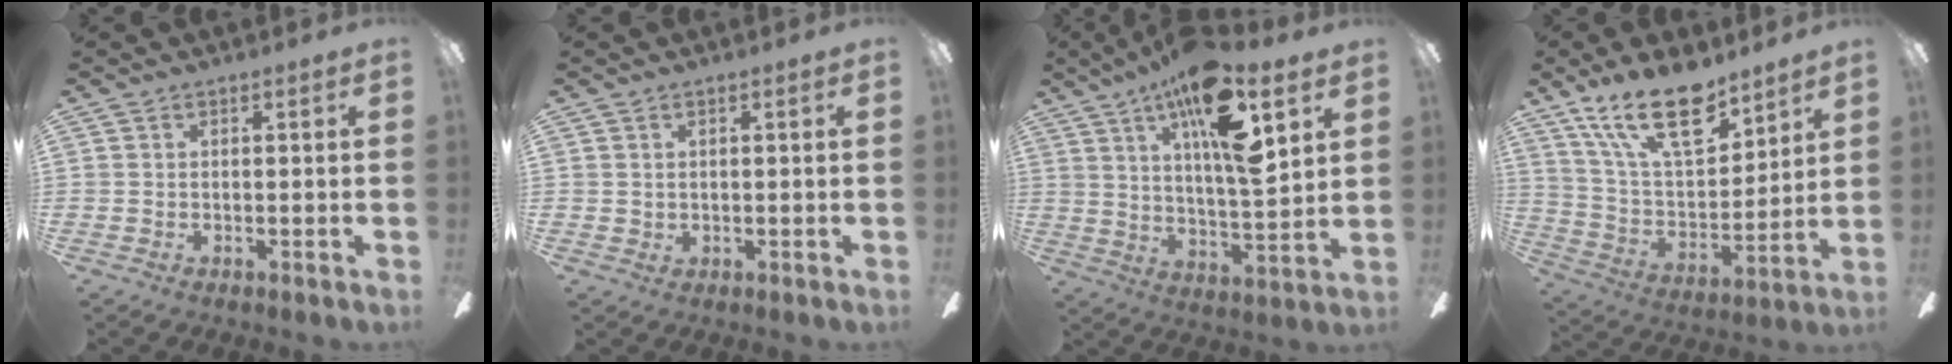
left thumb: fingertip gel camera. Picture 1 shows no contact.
{"total": 0.9, "force": [0.4, 0.8, 0.1], "torque": [-0.003, 0.004, 0.006]}
{"total": 19.7, "force": [10.5, 5.4, 15.7], "torque": [-0.255, -0.043, 0.162]}
{"total": 20.5, "force": [13.3, 9.0, 12.7], "torque": [-0.237, -0.066, 0.235]}